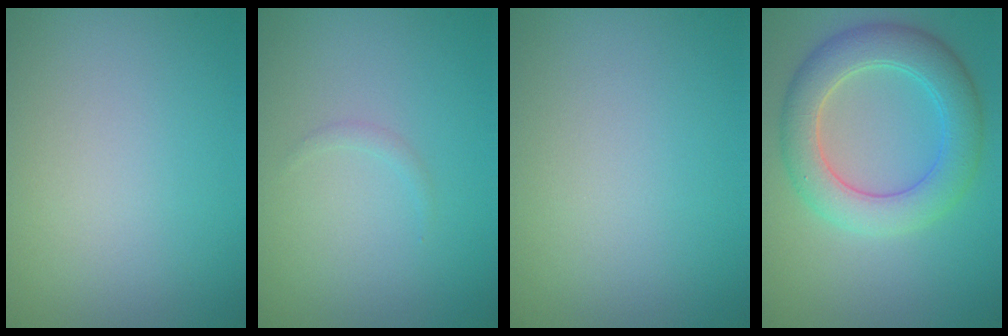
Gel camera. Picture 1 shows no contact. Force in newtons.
{"total": 0.6, "press": 0.6, "slide": 0.1}
{"total": 0.0}
{"total": 5.8, "press": 5.8, "slide": 0.1}